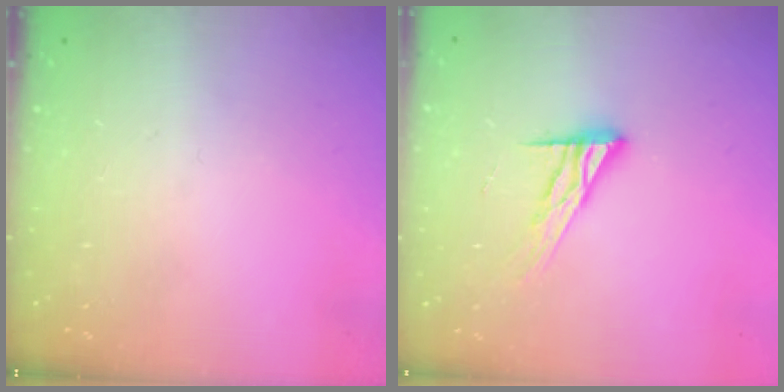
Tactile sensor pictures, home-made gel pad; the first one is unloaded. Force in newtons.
{"total": 11.1, "press": 11.1, "slide": 0.9}